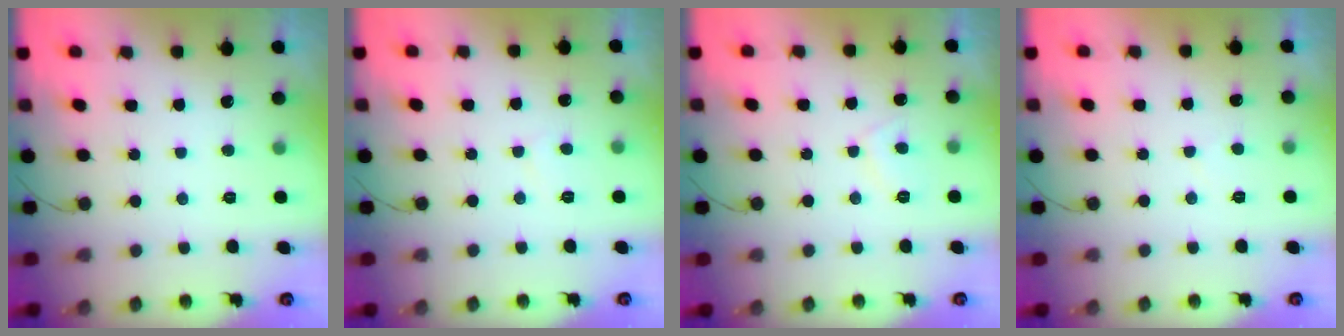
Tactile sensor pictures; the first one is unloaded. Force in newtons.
{"total": 2.5, "press": 2.5, "slide": 0.3}
{"total": 3.2, "press": 3.1, "slide": 0.8}
{"total": 1.5, "press": 1.5, "slide": 0.4}